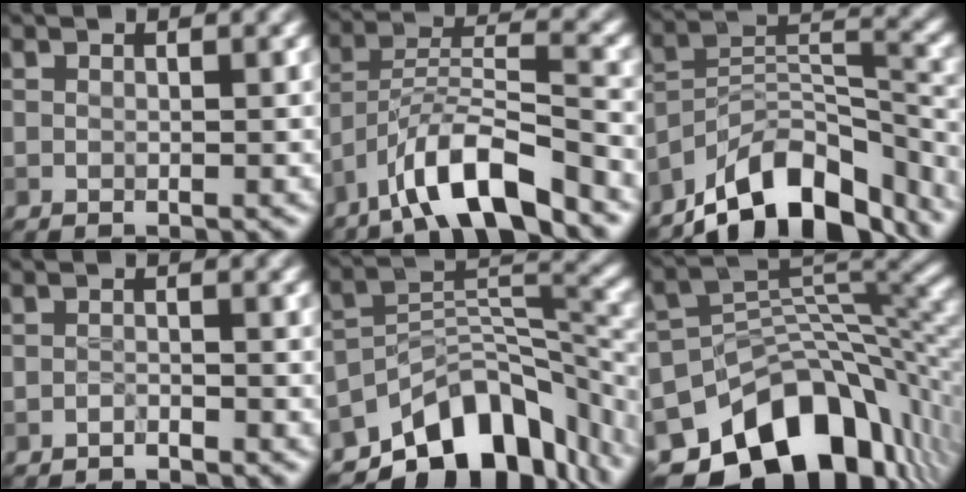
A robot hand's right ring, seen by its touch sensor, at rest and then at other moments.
{"total": 8.1, "force": [-5.9, 1.8, 5.3], "torque": [-0.090, 0.010, -0.108]}
{"total": 11.3, "force": [-8.8, 4.5, 5.5], "torque": [-0.078, 0.011, -0.162]}
{"total": 1.0, "force": [-1.0, 0.1, 0.2], "torque": [-0.001, 0.001, -0.019]}
{"total": 11.3, "force": [-7.3, 6.0, 6.2], "torque": [-0.092, 0.002, -0.132]}
{"total": 13.6, "force": [-6.9, 8.5, 8.0], "torque": [-0.135, -0.006, -0.107]}